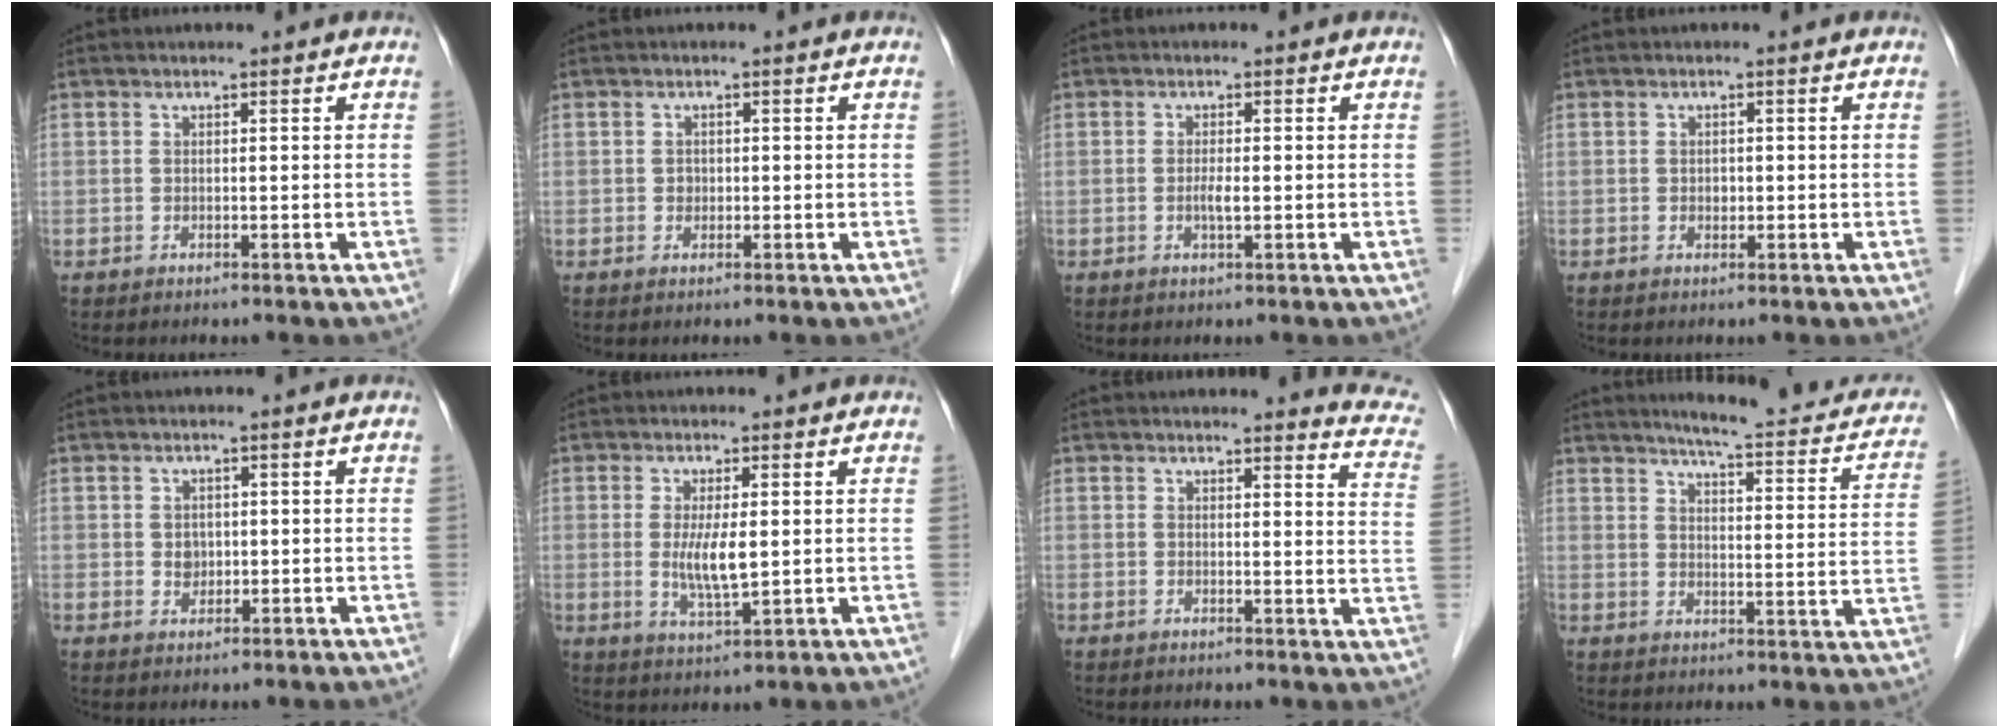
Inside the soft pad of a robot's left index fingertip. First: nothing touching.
{"total": 1.0, "force": [-0.1, 0.9, 0.4], "torque": [-0.007, 0.003, -0.001]}
{"total": 1.8, "force": [-0.3, 0.3, 1.7], "torque": [-0.036, 0.000, -0.006]}
{"total": 1.0, "force": [-0.2, 0.8, 0.6], "torque": [-0.011, 0.002, -0.001]}
{"total": 2.0, "force": [0.0, 1.7, 1.0], "torque": [-0.018, 0.003, 0.006]}
{"total": 5.3, "force": [0.2, 1.1, 5.1], "torque": [-0.103, -0.012, 0.007]}
{"total": 8.4, "force": [8.2, 0.3, 1.6], "torque": [-0.001, -0.071, 0.057]}
{"total": 16.9, "force": [14.4, 2.7, 8.3], "torque": [-0.094, -0.021, 0.161]}